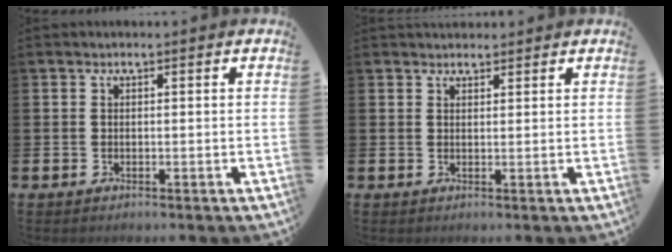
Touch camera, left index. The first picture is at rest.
{"total": 1.9, "force": [1.8, 0.6, 0.0], "torque": [0.008, -0.005, 0.031]}